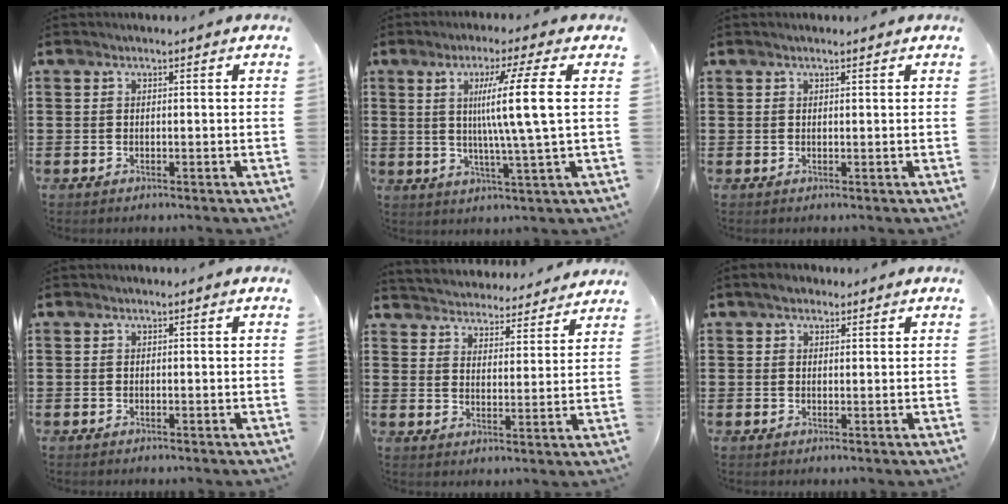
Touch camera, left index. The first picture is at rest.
{"total": 10.4, "force": [2.1, -0.5, 10.1], "torque": [-0.185, 0.000, 0.023]}
{"total": 0.6, "force": [0.5, 0.1, 0.3], "torque": [-0.007, 0.001, 0.009]}
{"total": 0.0}
{"total": 4.1, "force": [4.0, 0.0, -0.9], "torque": [-0.009, -0.034, 0.065]}
{"total": 2.1, "force": [1.6, 1.1, 0.8], "torque": [-0.020, 0.009, 0.029]}